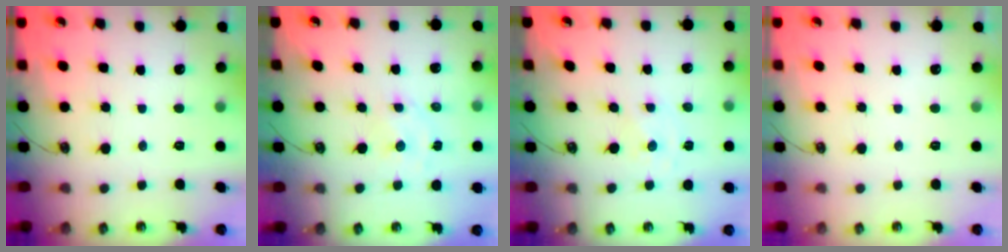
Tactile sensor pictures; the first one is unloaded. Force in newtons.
{"total": 1.6, "press": 1.6, "slide": 0.2}
{"total": 0.0}
{"total": 0.0}